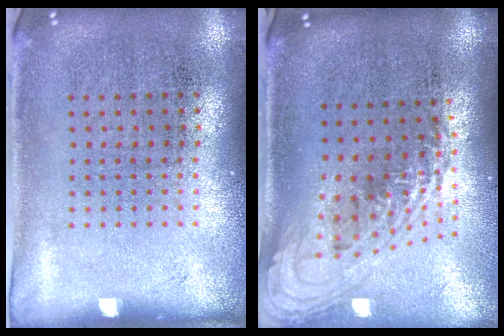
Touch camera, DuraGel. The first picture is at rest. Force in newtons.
{"total": 2.2, "press": 1.6, "slide": 1.5}